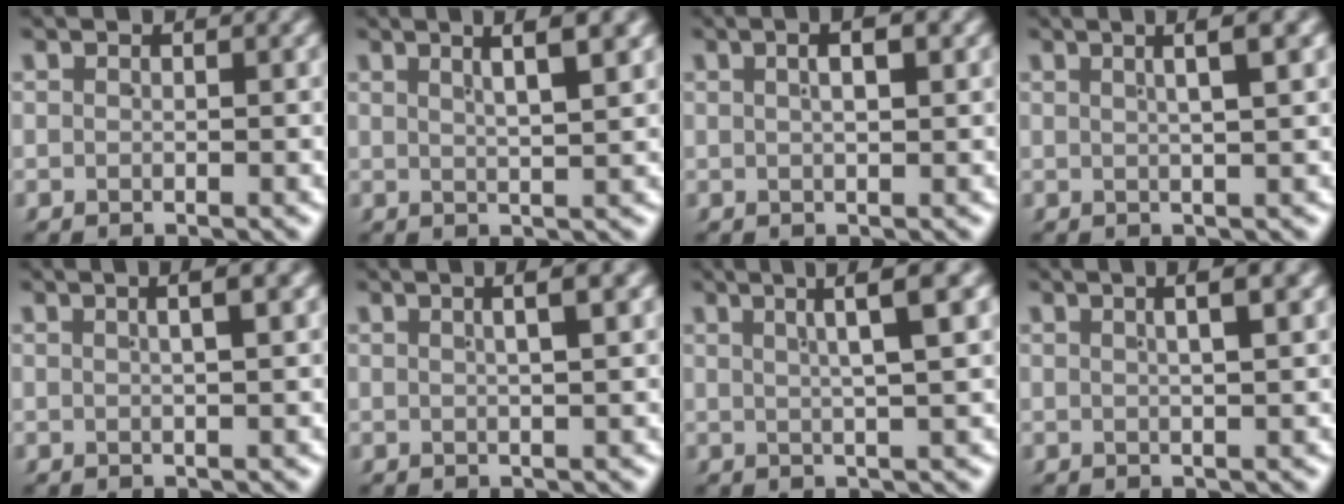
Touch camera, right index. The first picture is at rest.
{"total": 3.5, "force": [2.1, -0.6, 2.7], "torque": [-0.034, 0.012, 0.037]}
{"total": 2.4, "force": [0.9, 0.4, 2.2], "torque": [-0.023, 0.011, 0.013]}
{"total": 3.1, "force": [1.5, -0.4, 2.7], "torque": [-0.030, 0.015, 0.024]}
{"total": 2.2, "force": [0.7, -0.1, 2.1], "torque": [-0.022, 0.012, 0.012]}
{"total": 2.4, "force": [1.0, -0.3, 2.2], "torque": [-0.025, 0.011, 0.016]}
{"total": 4.8, "force": [2.7, -0.5, 3.9], "torque": [-0.050, 0.021, 0.040]}
{"total": 2.6, "force": [1.0, -0.2, 2.4], "torque": [-0.027, 0.011, 0.017]}